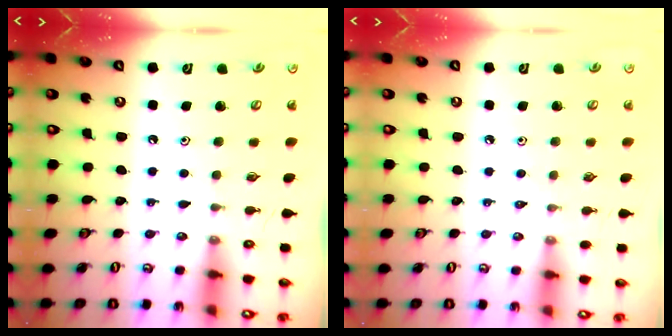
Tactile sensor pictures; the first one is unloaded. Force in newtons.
{"total": 0.6, "press": 0.6, "slide": 0.3}